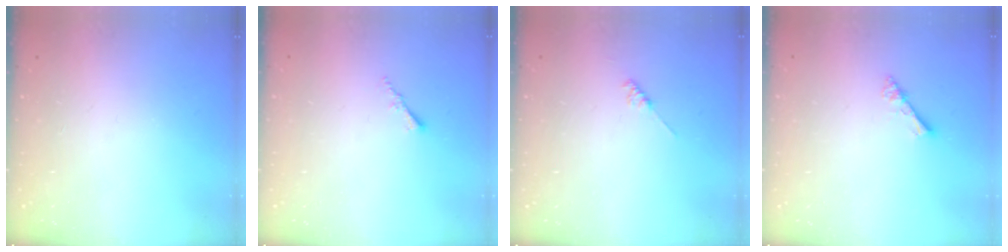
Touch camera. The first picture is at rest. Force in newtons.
{"total": 1.5, "press": 1.5, "slide": 0.4}
{"total": 1.8, "press": 1.7, "slide": 0.3}
{"total": 1.8, "press": 1.8, "slide": 0.1}